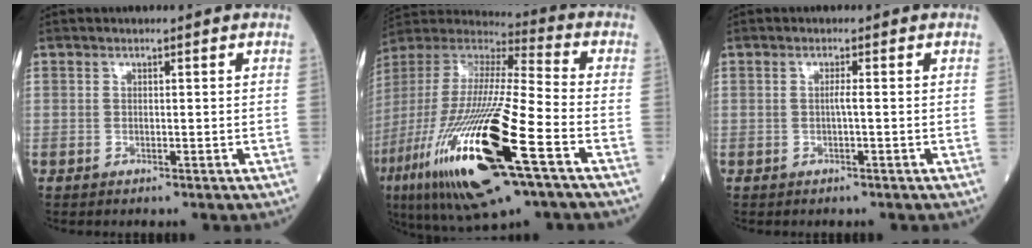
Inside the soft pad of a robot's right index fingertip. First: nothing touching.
{"total": 29.4, "force": [-12.1, 4.5, 26.4], "torque": [-0.569, -0.073, -0.223]}
{"total": 0.8, "force": [-0.2, -0.2, 0.8], "torque": [-0.013, 0.001, -0.004]}